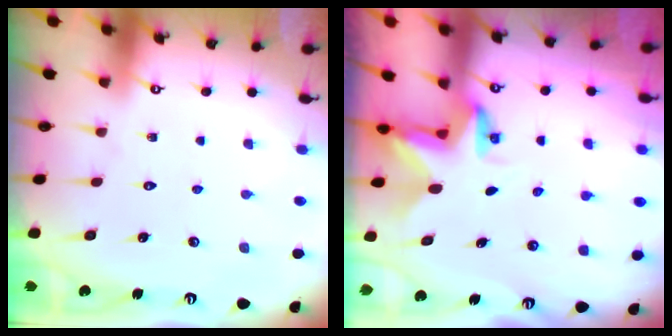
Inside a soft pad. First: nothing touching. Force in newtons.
{"total": 2.9, "press": 2.9, "slide": 0.2}